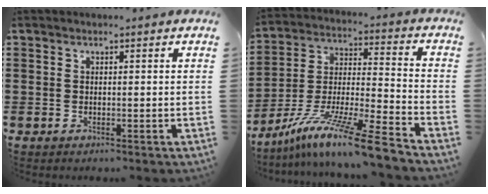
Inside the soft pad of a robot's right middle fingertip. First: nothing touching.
{"total": 12.5, "force": [-9.9, -0.4, 7.7], "torque": [-0.137, 0.006, -0.190]}